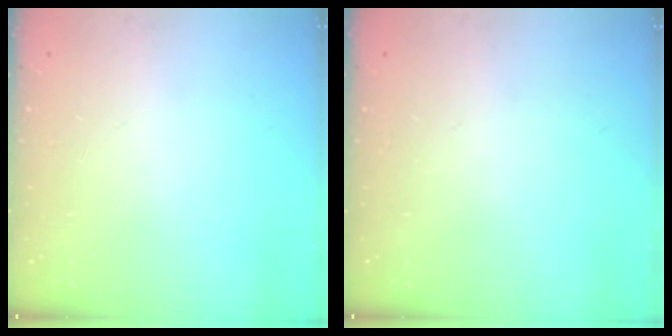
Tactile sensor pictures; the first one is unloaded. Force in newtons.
{"total": 0.0}